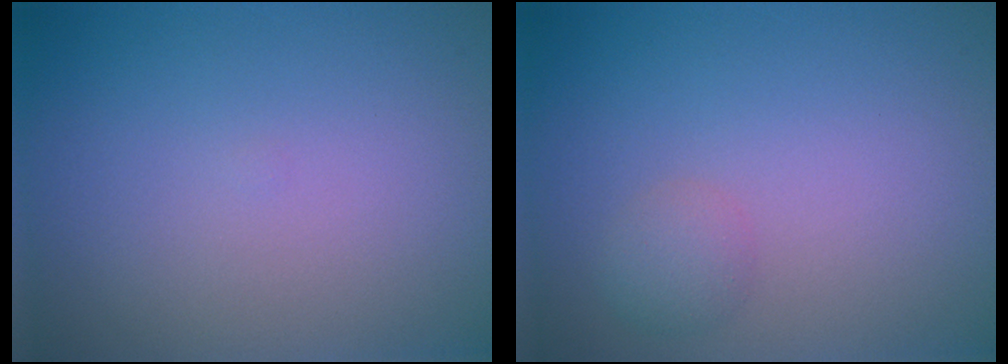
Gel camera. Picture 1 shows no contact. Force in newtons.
{"total": 1.5, "press": 1.5, "slide": 0.0}